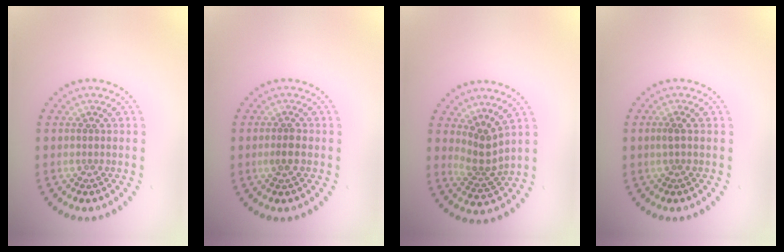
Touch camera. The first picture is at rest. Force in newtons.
{"total": 1.5, "press": 1.5, "slide": 0.3}
{"total": 2.9, "press": 2.1, "slide": 2.0}
{"total": 1.0, "press": 0.9, "slide": 0.4}